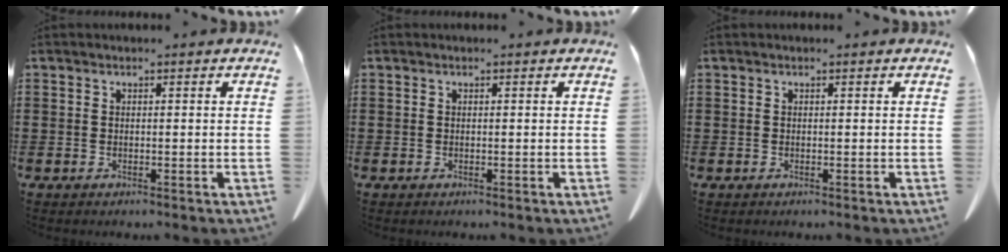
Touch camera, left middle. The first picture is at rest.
{"total": 0.0}
{"total": 0.0}